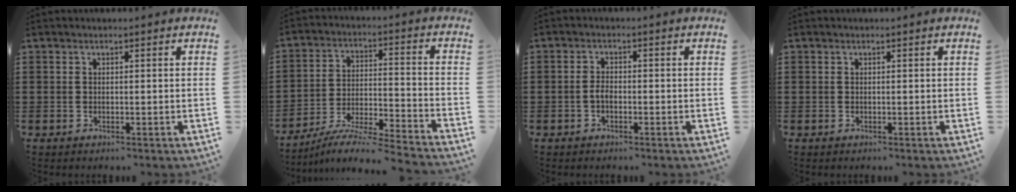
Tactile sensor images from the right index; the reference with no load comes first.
{"total": 6.7, "force": [-6.3, -0.5, 2.4], "torque": [-0.052, -0.013, -0.129]}
{"total": 1.7, "force": [-0.7, 0.7, 1.4], "torque": [-0.037, -0.004, -0.014]}
{"total": 0.0}